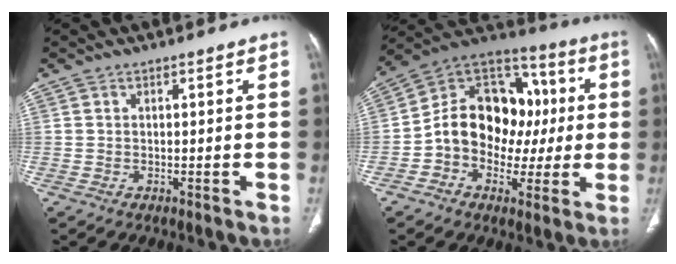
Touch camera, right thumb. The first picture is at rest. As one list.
[{"total": 18.3, "force": [-0.3, 14.4, 11.3], "torque": [-0.134, 0.047, -0.010]}]